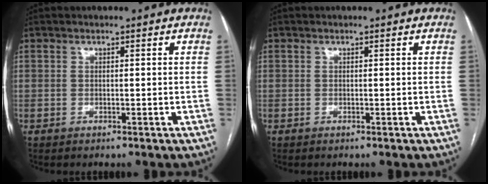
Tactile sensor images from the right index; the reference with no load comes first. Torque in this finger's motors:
{"motor_torque": [0.00, 0.00, 0.02, 0.00]}